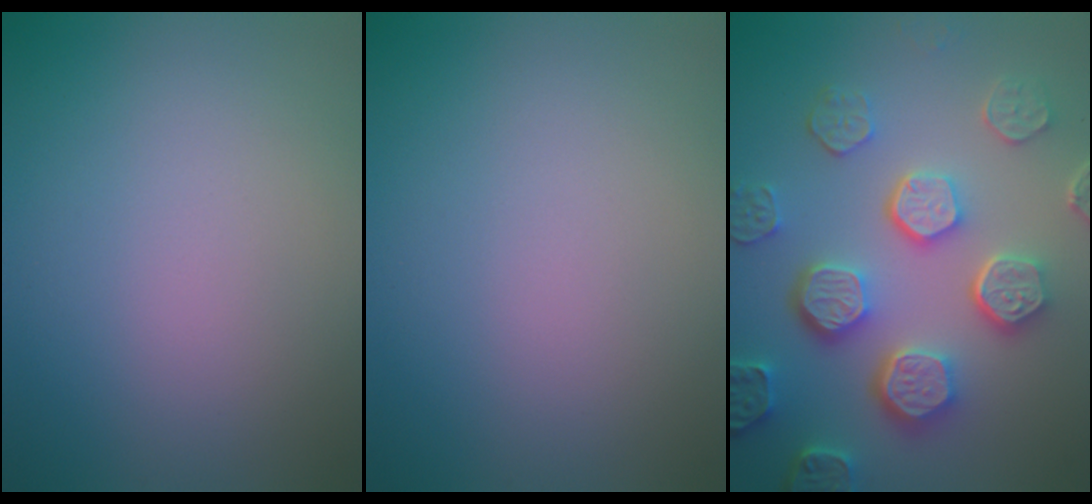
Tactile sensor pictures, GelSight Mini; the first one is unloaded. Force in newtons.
{"total": 0.0}
{"total": 7.3, "press": 5.8, "slide": 4.3}